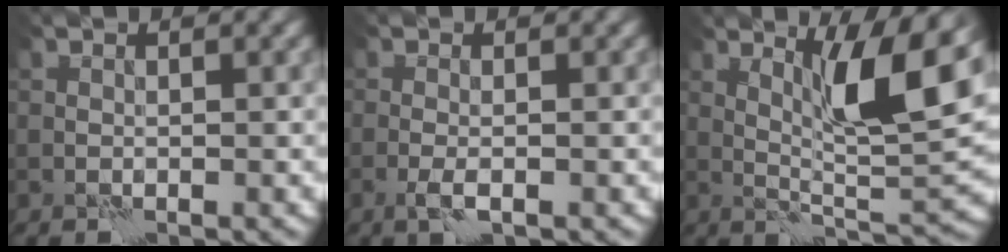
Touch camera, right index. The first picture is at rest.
{"total": 1.6, "force": [-0.7, 0.3, 1.4], "torque": [-0.034, -0.001, -0.017]}
{"total": 8.0, "force": [2.7, 1.4, 7.4], "torque": [-0.120, -0.007, 0.048]}